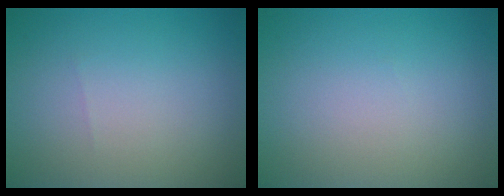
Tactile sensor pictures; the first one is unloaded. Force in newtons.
{"total": 0.0}